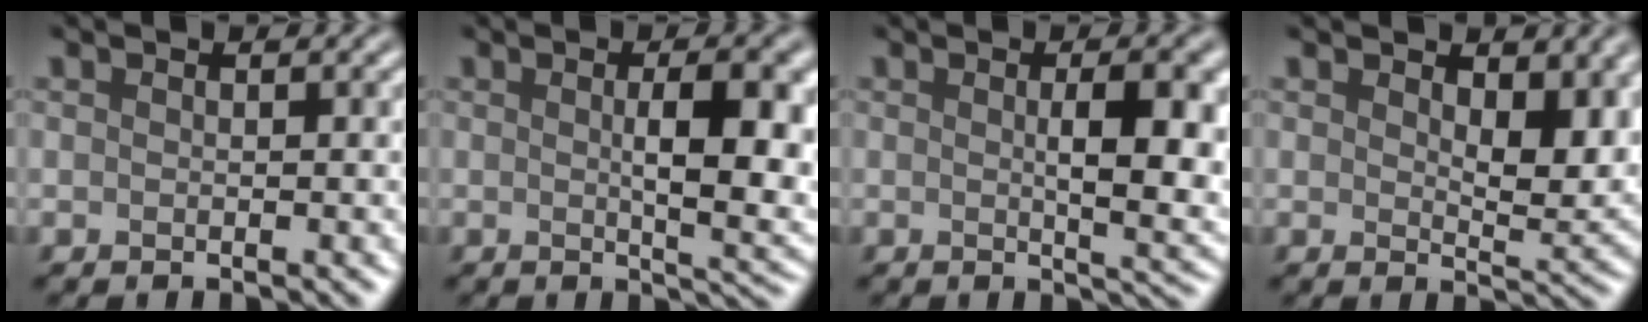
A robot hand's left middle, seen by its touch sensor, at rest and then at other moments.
{"total": 7.1, "force": [0.5, 2.0, 6.9], "torque": [-0.092, -0.004, 0.012]}
{"total": 6.4, "force": [0.5, 1.7, 6.2], "torque": [-0.082, -0.002, 0.012]}
{"total": 5.0, "force": [1.9, 2.4, 3.9], "torque": [-0.055, -0.008, 0.036]}